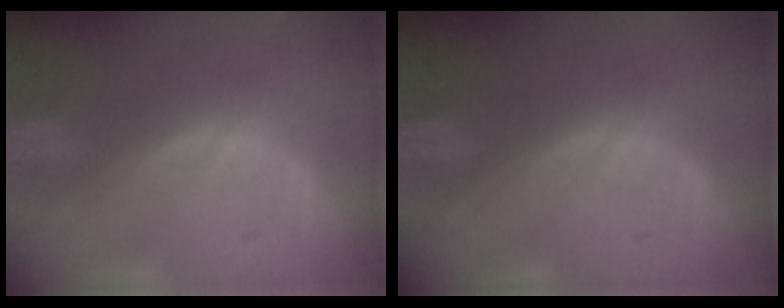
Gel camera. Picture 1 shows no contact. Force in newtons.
{"total": 0.0}